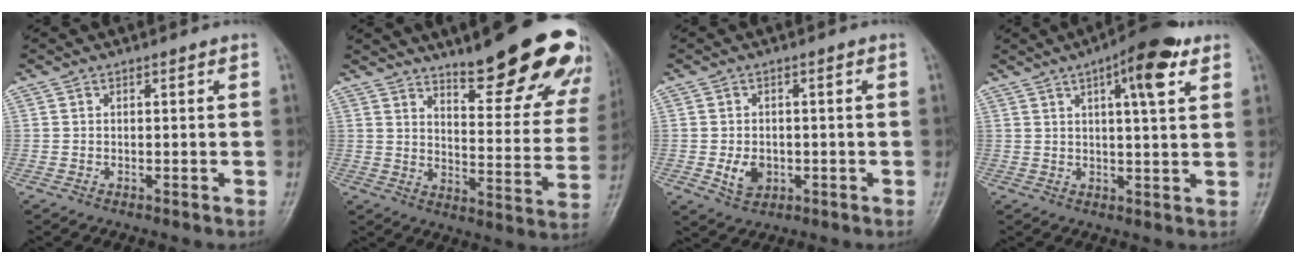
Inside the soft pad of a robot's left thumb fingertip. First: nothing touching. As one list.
[{"total": 23.5, "force": [16.7, 6.1, 15.3], "torque": [-0.155, -0.098, 0.219]}, {"total": 4.4, "force": [-1.1, 3.4, 2.6], "torque": [-0.033, 0.000, -0.012]}, {"total": 10.3, "force": [5.1, 2.7, 8.5], "torque": [-0.113, -0.008, 0.069]}]